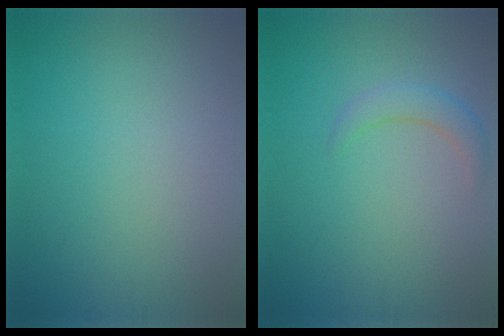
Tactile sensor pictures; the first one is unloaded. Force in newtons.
{"total": 2.0, "press": 2.0, "slide": 0.0}